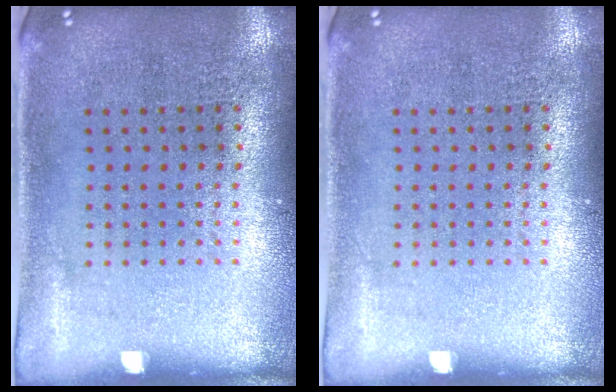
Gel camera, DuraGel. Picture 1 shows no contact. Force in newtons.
{"total": 0.0}